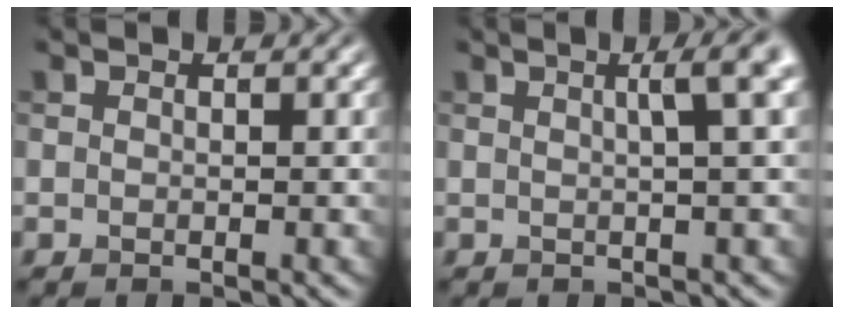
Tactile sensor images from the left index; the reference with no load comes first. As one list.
[{"total": 4.1, "force": [1.2, 1.0, 3.8], "torque": [-0.035, 0.018, 0.009]}]